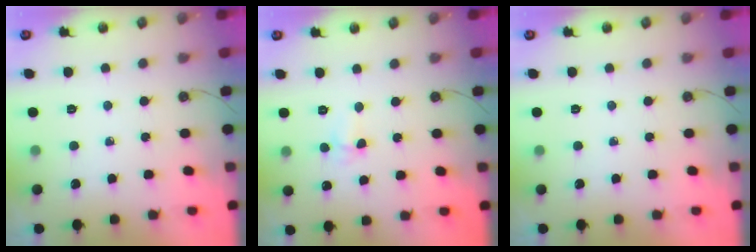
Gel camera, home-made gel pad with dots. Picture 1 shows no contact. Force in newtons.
{"total": 3.7, "press": 2.0, "slide": 3.1}
{"total": 0.0}